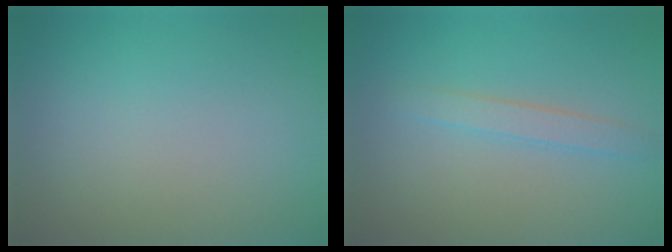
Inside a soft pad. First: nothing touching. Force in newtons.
{"total": 1.7, "press": 1.7, "slide": 0.1}